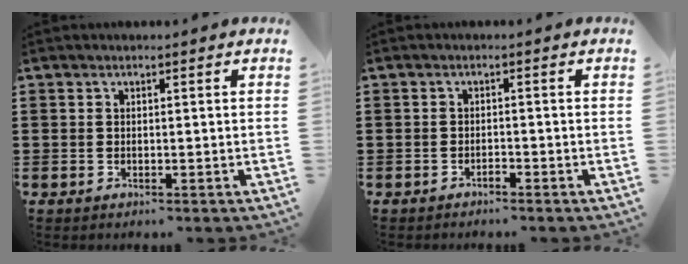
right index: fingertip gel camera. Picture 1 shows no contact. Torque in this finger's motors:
{"motor_torque": [0.67, 0.92, 0.05, 0.01]}